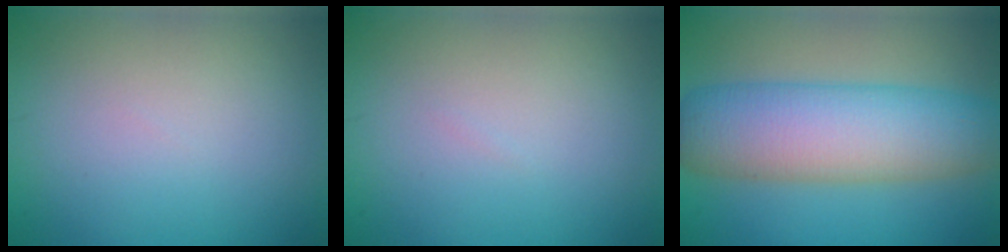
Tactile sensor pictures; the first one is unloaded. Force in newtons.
{"total": 0.0}
{"total": 9.7, "press": 9.7, "slide": 0.3}